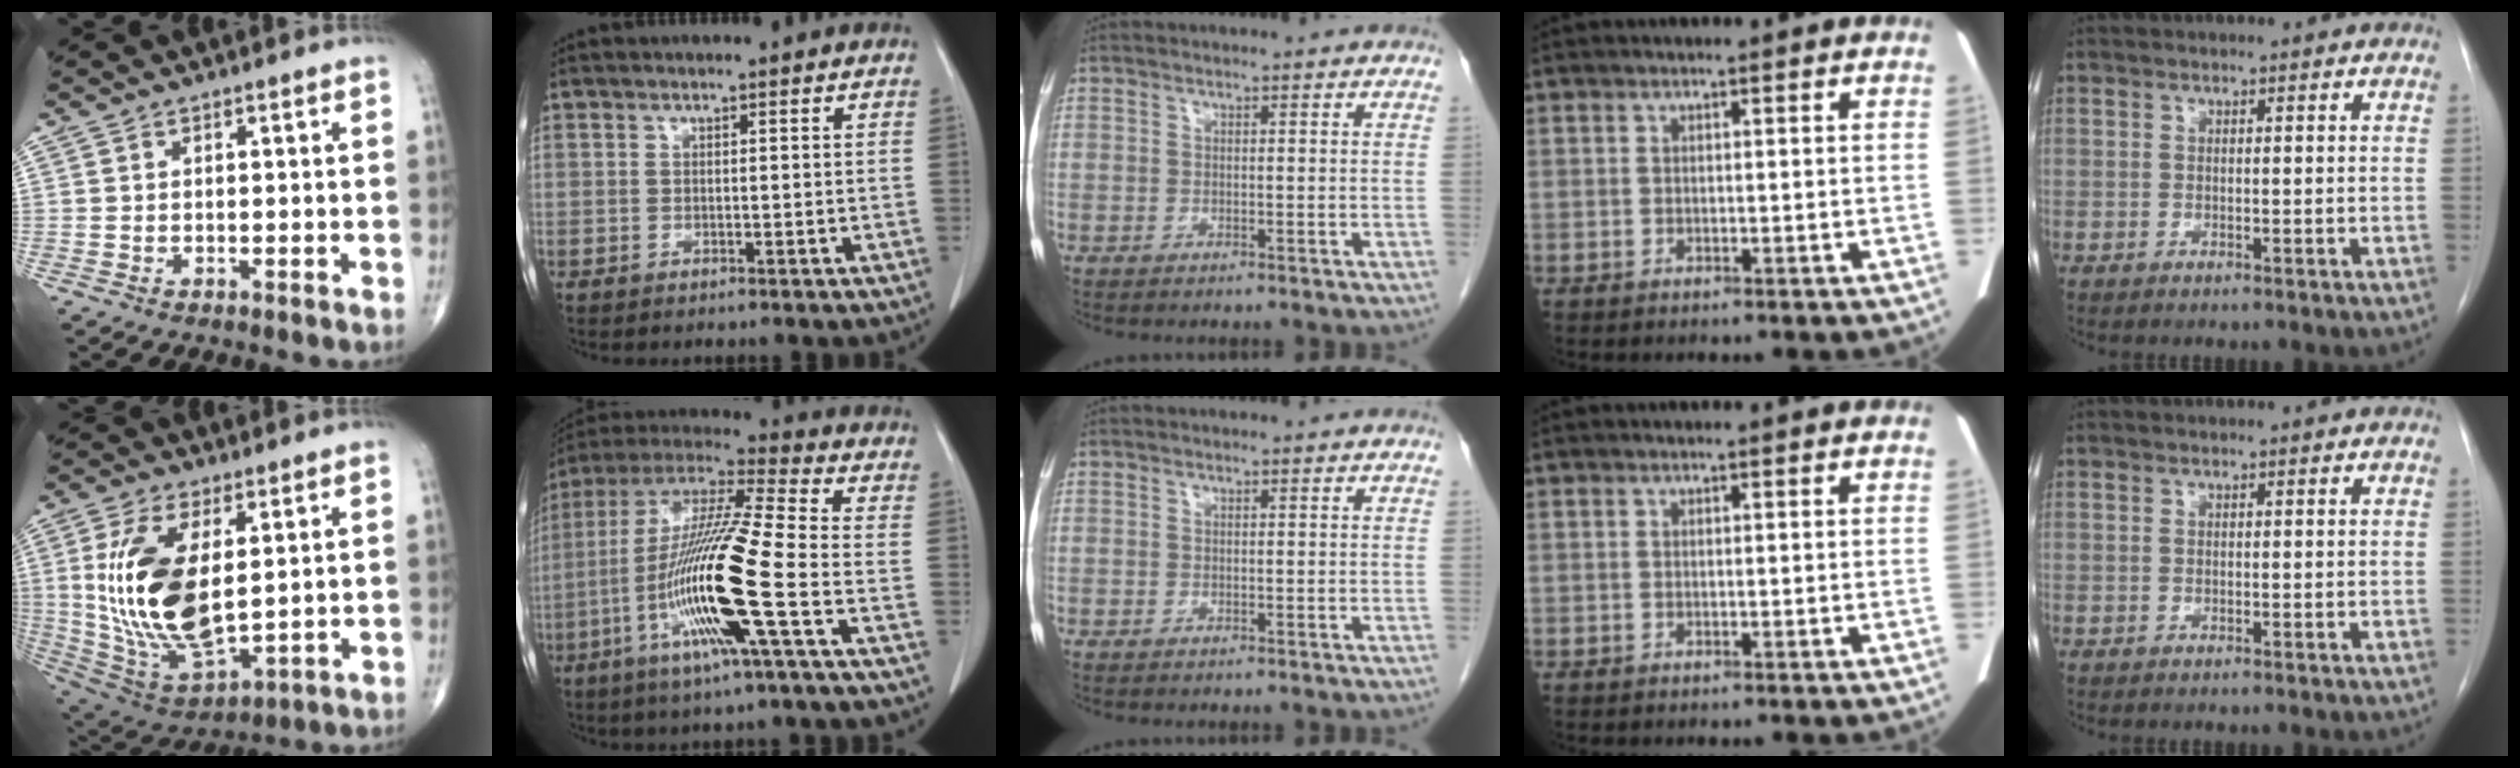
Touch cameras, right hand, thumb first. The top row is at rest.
{"thumb": {"total": 19.5, "force": [3.0, 9.4, 16.9], "torque": [-0.332, -0.024, 0.073]}, "index": {"total": 18.4, "force": [-5.7, -0.3, 17.5], "torque": [-0.354, -0.015, -0.118]}}